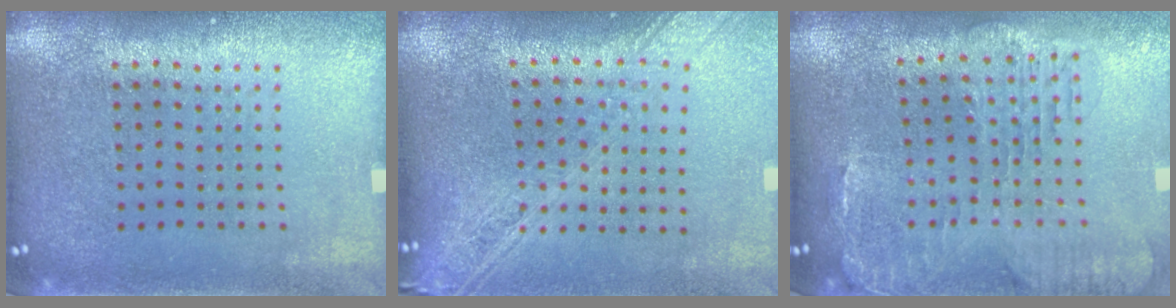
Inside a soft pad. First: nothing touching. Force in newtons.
{"total": 2.2, "press": 1.9, "slide": 1.2}
{"total": 1.5, "press": 1.4, "slide": 0.4}